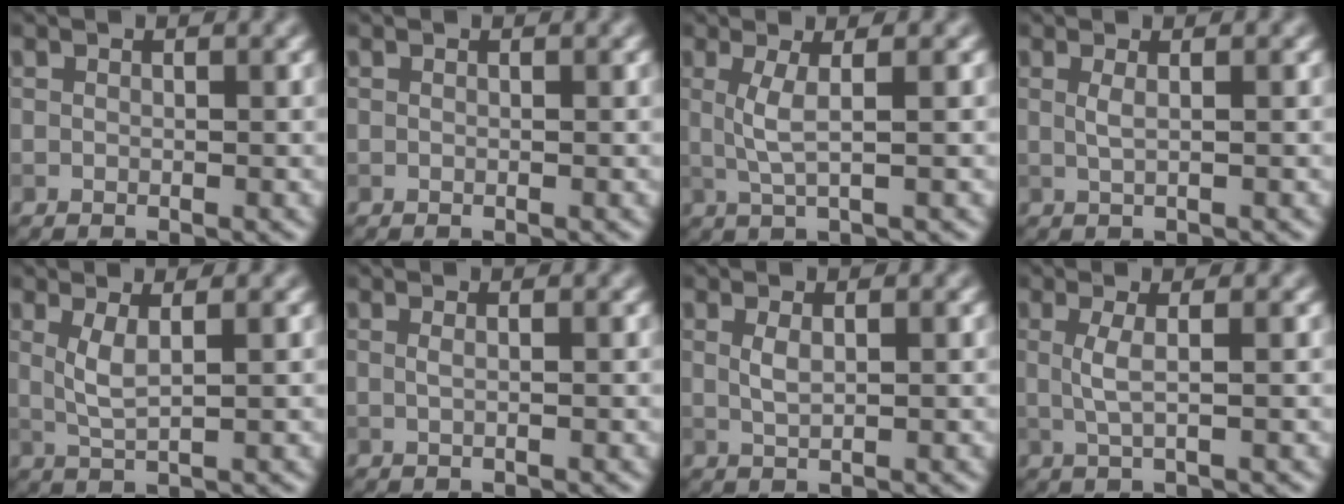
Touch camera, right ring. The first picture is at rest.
{"total": 0.0}
{"total": 2.8, "force": [0.4, 0.6, 2.8], "torque": [-0.053, 0.001, 0.007]}
{"total": 1.5, "force": [0.3, 0.5, 1.4], "torque": [-0.021, 0.003, 0.000]}
{"total": 2.4, "force": [0.7, 0.6, 2.3], "torque": [-0.047, -0.001, 0.016]}
{"total": 1.1, "force": [0.3, 0.4, 1.0], "torque": [-0.012, 0.000, -0.005]}
{"total": 1.3, "force": [0.4, 0.4, 1.2], "torque": [-0.028, 0.000, 0.009]}
{"total": 2.3, "force": [0.2, 0.6, 2.2], "torque": [-0.042, 0.002, 0.001]}